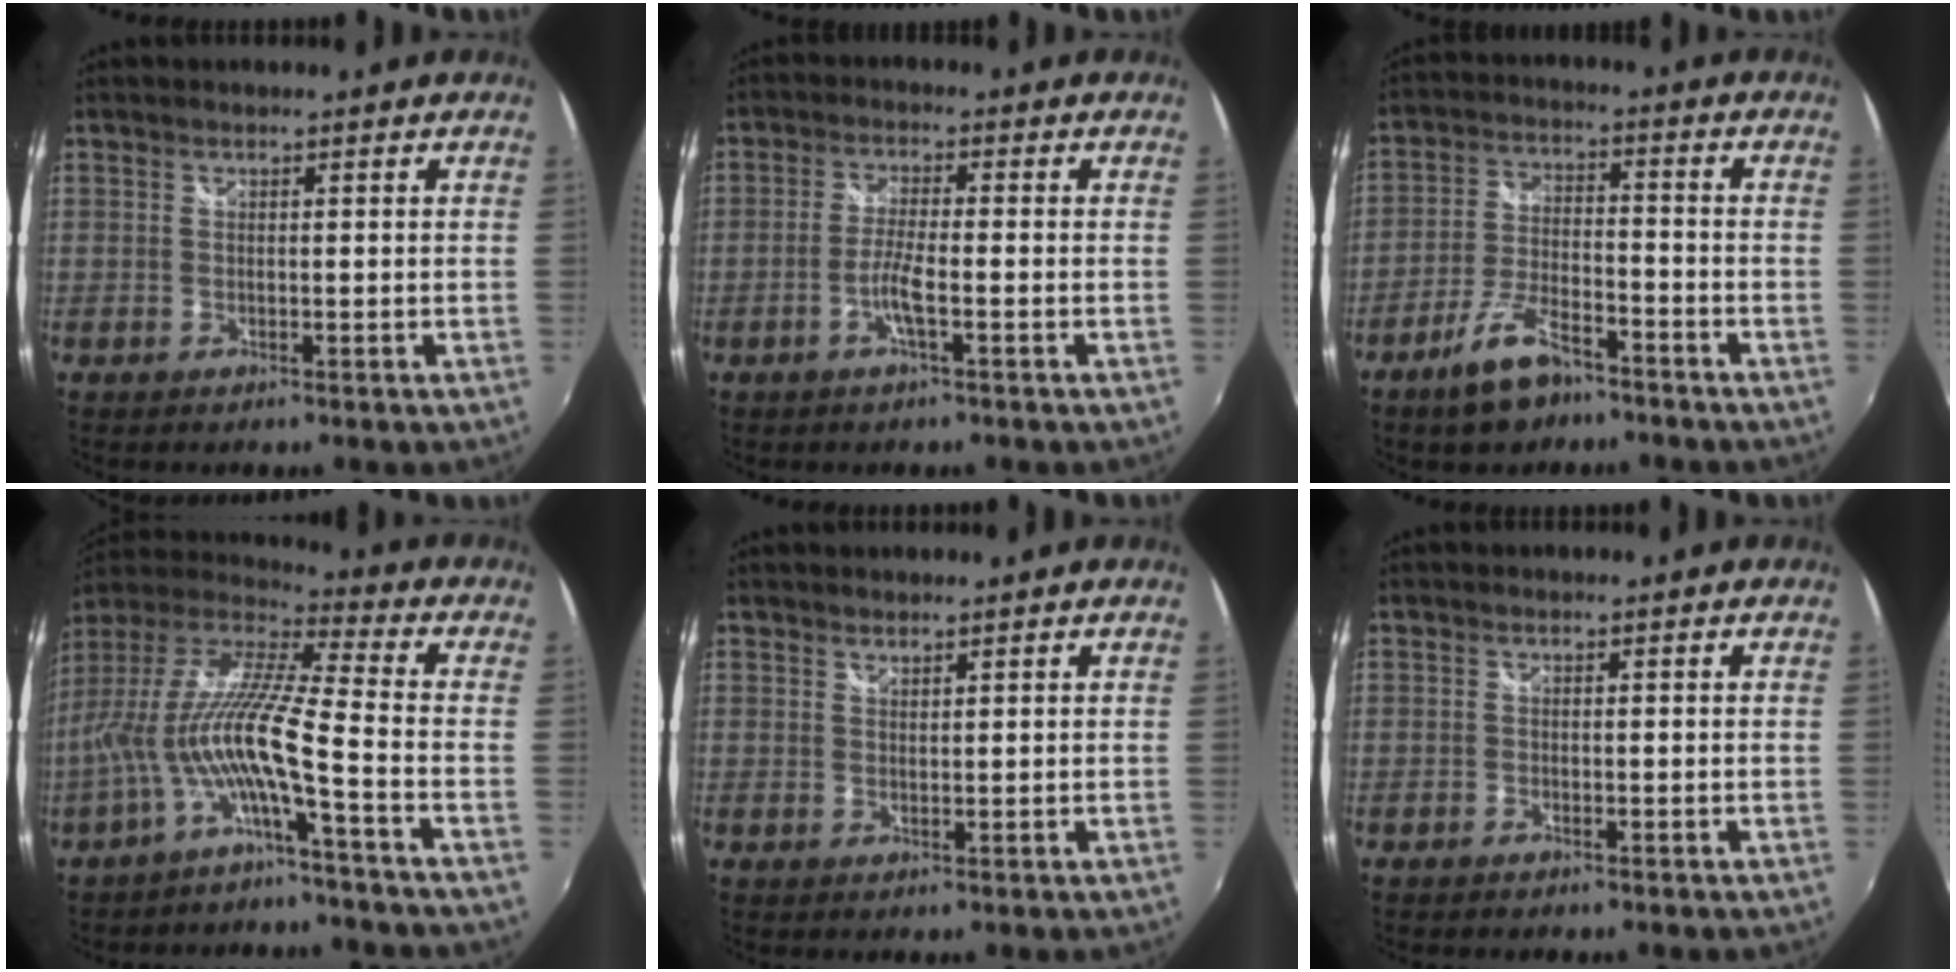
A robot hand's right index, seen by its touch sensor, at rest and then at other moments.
{"total": 4.3, "force": [-1.8, 0.3, 3.9], "torque": [-0.083, -0.001, -0.038]}
{"total": 9.0, "force": [-6.4, 3.5, 5.3], "torque": [-0.116, 0.000, -0.113]}
{"total": 12.9, "force": [-4.4, 0.2, 12.2], "torque": [-0.221, -0.004, -0.088]}
{"total": 1.0, "force": [1.0, 0.2, 0.1], "torque": [-0.001, 0.001, 0.018]}
{"total": 0.6, "force": [-0.5, 0.3, 0.1], "torque": [-0.005, -0.002, -0.011]}